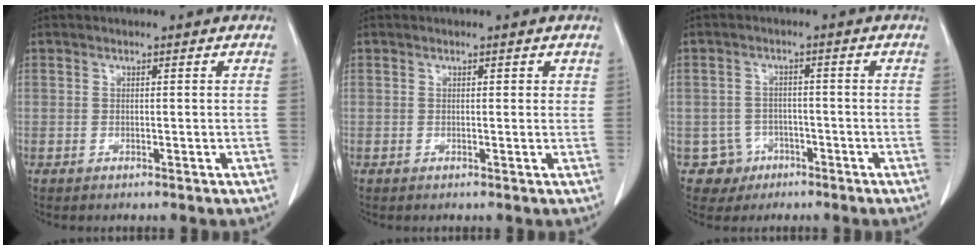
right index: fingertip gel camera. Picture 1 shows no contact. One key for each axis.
{"total": 1.1, "fx": 0.6, "fy": 0.6, "fz": 0.7, "tx": -0.004, "ty": 0.000, "tz": 0.005}
{"total": 4.3, "fx": -1.9, "fy": 3.8, "fz": -0.5, "tx": 0.015, "ty": 0.015, "tz": -0.028}